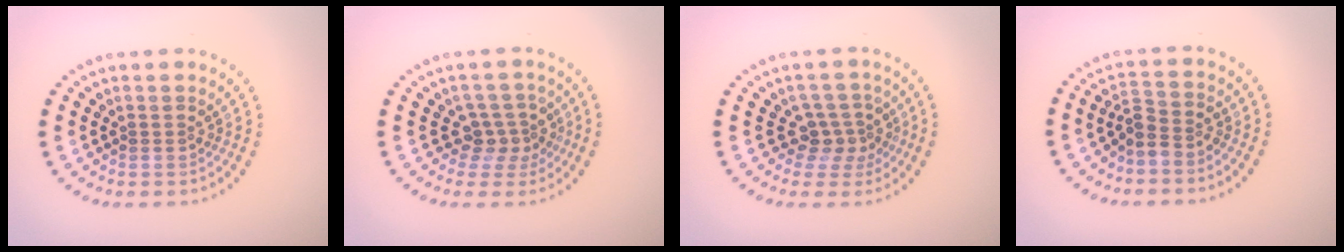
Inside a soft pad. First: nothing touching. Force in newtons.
{"total": 2.7, "press": 2.0, "slide": 1.8}
{"total": 2.7, "press": 2.0, "slide": 1.8}
{"total": 2.2, "press": 1.7, "slide": 1.3}